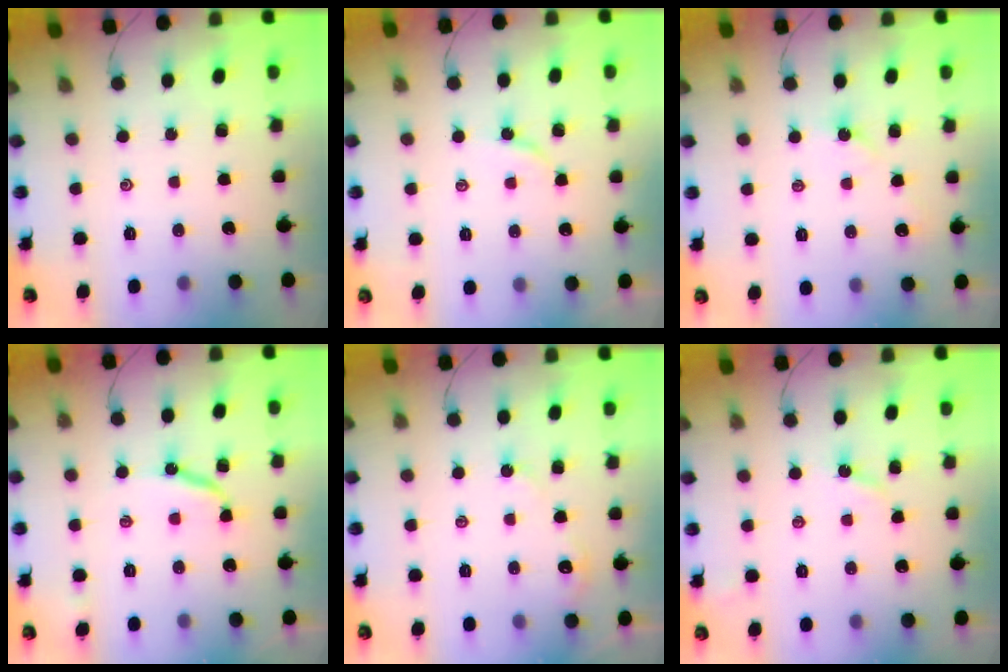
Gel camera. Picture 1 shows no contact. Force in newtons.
{"total": 3.0, "press": 2.9, "slide": 0.3}
{"total": 2.9, "press": 2.9, "slide": 0.6}
{"total": 9.3, "press": 9.3, "slide": 0.9}
{"total": 2.8, "press": 2.8, "slide": 0.4}
{"total": 2.6, "press": 2.6, "slide": 0.3}